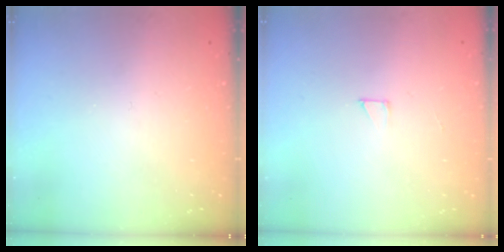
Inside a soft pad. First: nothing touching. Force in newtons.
{"total": 2.0, "press": 2.0, "slide": 0.0}